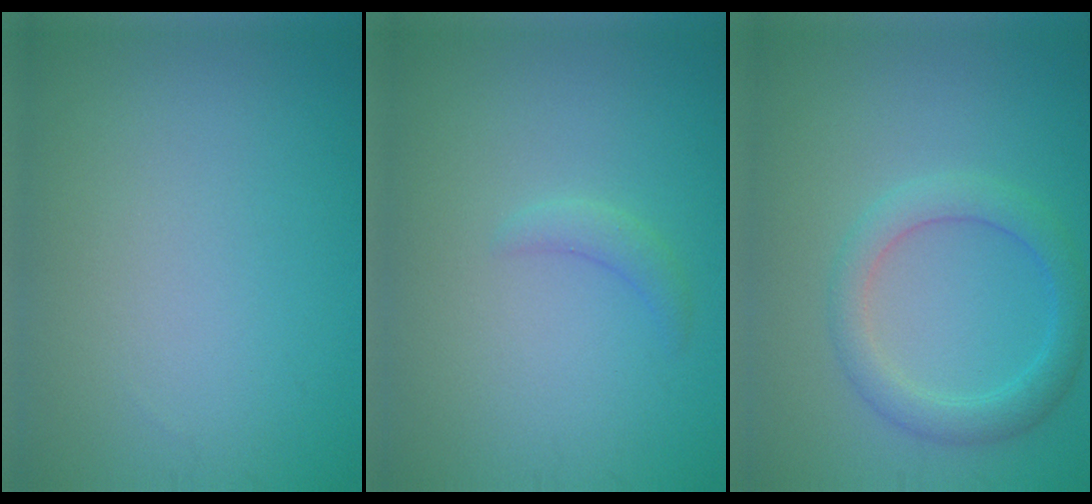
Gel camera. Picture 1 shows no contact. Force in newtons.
{"total": 1.2, "press": 1.2, "slide": 0.1}
{"total": 3.2, "press": 3.2, "slide": 0.1}